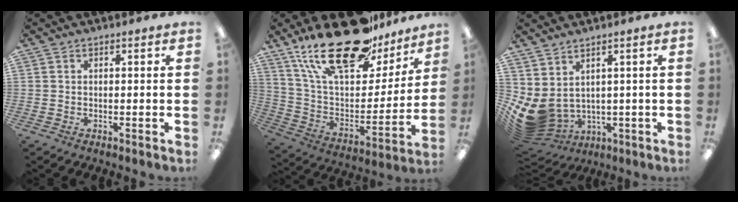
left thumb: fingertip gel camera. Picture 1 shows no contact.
{"total": 26.9, "force": [19.2, 11.1, 15.2], "torque": [-0.267, -0.114, 0.331]}
{"total": 6.7, "force": [0.7, 4.9, 4.5], "torque": [-0.122, -0.029, 0.021]}